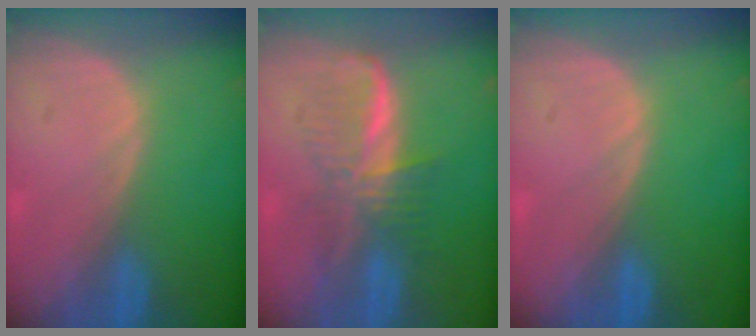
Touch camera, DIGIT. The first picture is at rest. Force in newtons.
{"total": 6.2, "press": 6.2, "slide": 0.4}
{"total": 0.0}